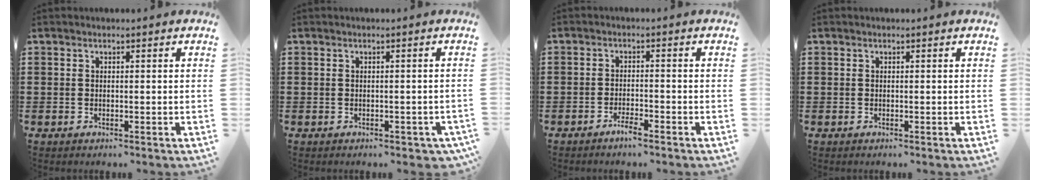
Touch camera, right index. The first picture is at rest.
{"total": 0.7, "force": [-0.5, 0.4, 0.3], "torque": [-0.008, -0.002, -0.009]}
{"total": 2.2, "force": [-1.9, 0.2, 1.2], "torque": [-0.022, 0.001, -0.034]}
{"total": 0.0}